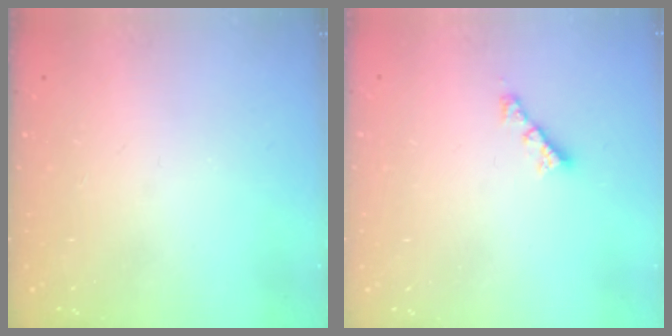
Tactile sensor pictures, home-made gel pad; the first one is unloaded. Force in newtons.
{"total": 2.6, "press": 2.6, "slide": 0.1}